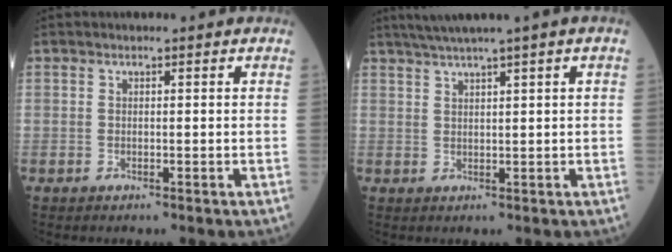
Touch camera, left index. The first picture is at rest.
{"total": 5.2, "force": [3.6, -1.2, 3.6], "torque": [-0.066, 0.017, 0.065]}